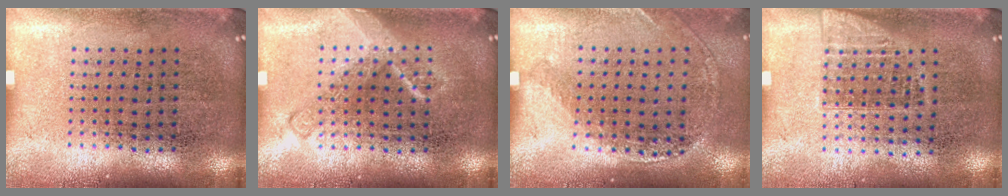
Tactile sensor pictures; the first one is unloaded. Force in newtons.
{"total": 2.0, "press": 2.0, "slide": 0.3}
{"total": 1.2, "press": 1.1, "slide": 0.4}
{"total": 1.0, "press": 0.9, "slide": 0.4}